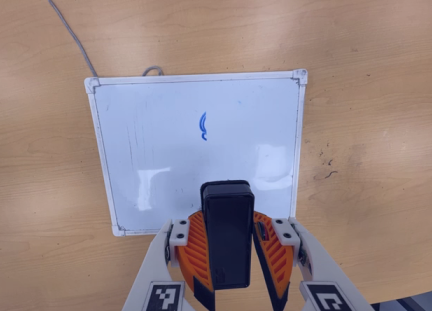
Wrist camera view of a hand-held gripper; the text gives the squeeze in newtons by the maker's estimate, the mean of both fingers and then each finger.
{"total": 7.9, "left": 8.3, "right": 7.5}